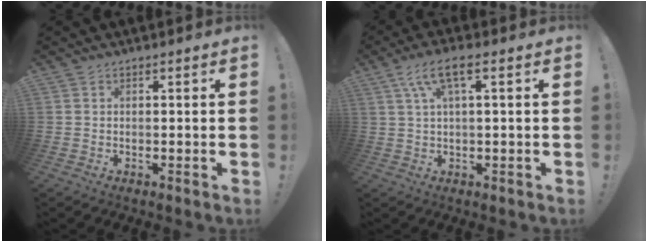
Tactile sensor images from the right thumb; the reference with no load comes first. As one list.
[{"total": 7.5, "force": [2.5, 1.9, 6.8], "torque": [-0.124, 0.001, 0.044]}]